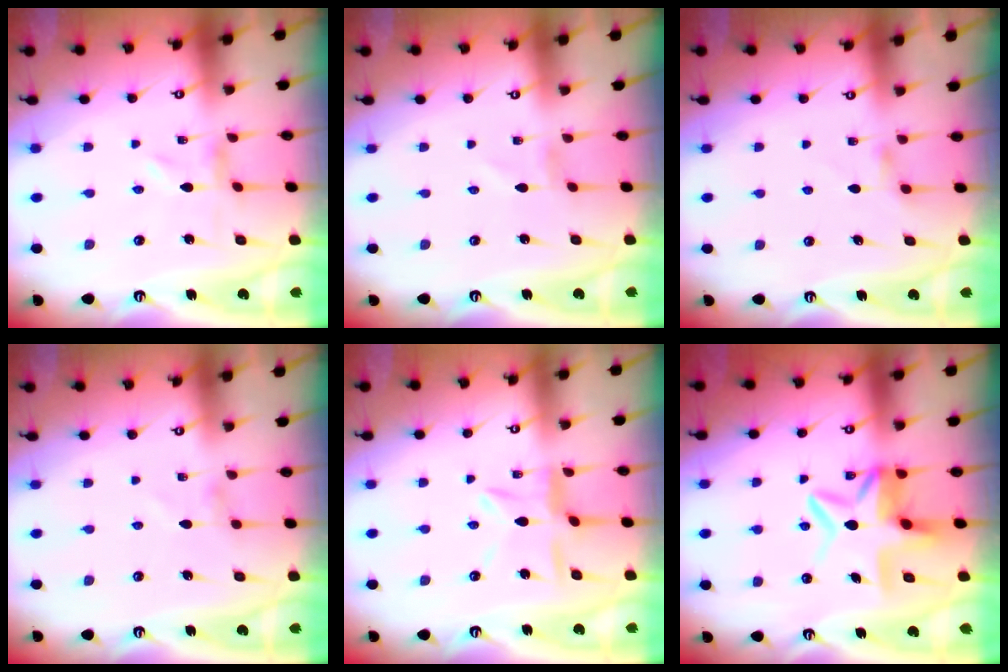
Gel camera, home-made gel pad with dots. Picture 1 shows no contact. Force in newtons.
{"total": 0.8, "press": 0.8, "slide": 0.1}
{"total": 2.8, "press": 2.7, "slide": 0.6}
{"total": 0.0}
{"total": 7.8, "press": 7.7, "slide": 0.8}
{"total": 9.1, "press": 8.9, "slide": 1.9}